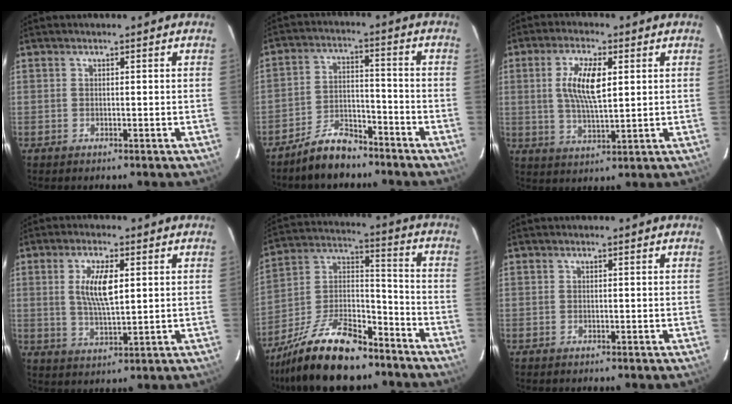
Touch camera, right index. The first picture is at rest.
{"total": 8.2, "force": [-6.9, 3.3, 3.0], "torque": [-0.077, 0.019, -0.115]}
{"total": 8.7, "force": [1.9, 3.0, 7.9], "torque": [-0.151, 0.004, 0.037]}
{"total": 7.7, "force": [1.7, 2.6, 7.0], "torque": [-0.131, 0.000, 0.036]}
{"total": 20.7, "force": [-15.2, 7.7, 11.8], "torque": [-0.236, 0.005, -0.260]}
{"total": 0.0}